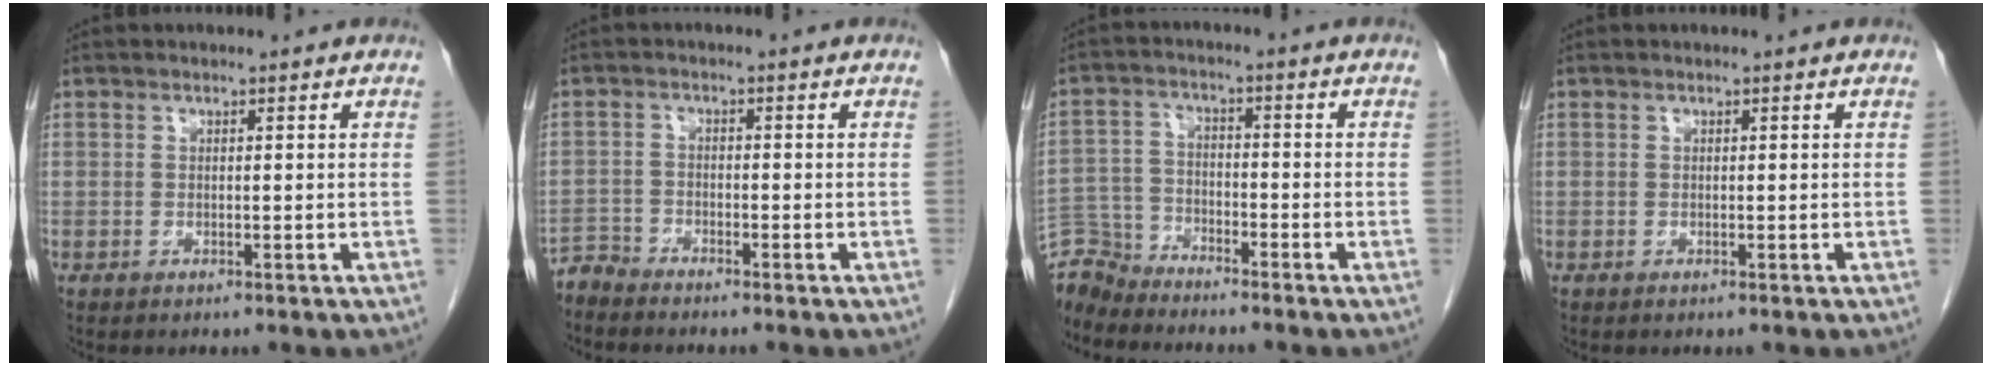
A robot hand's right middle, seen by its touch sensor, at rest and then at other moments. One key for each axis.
{"total": 2.5, "fx": -2.4, "fy": -0.1, "fz": -0.5, "tx": 0.021, "ty": -0.012, "tz": -0.048}
{"total": 6.2, "fx": -6.1, "fy": 0.7, "fz": -0.8, "tx": 0.013, "ty": 0.002, "tz": -0.121}
{"total": 0.0}